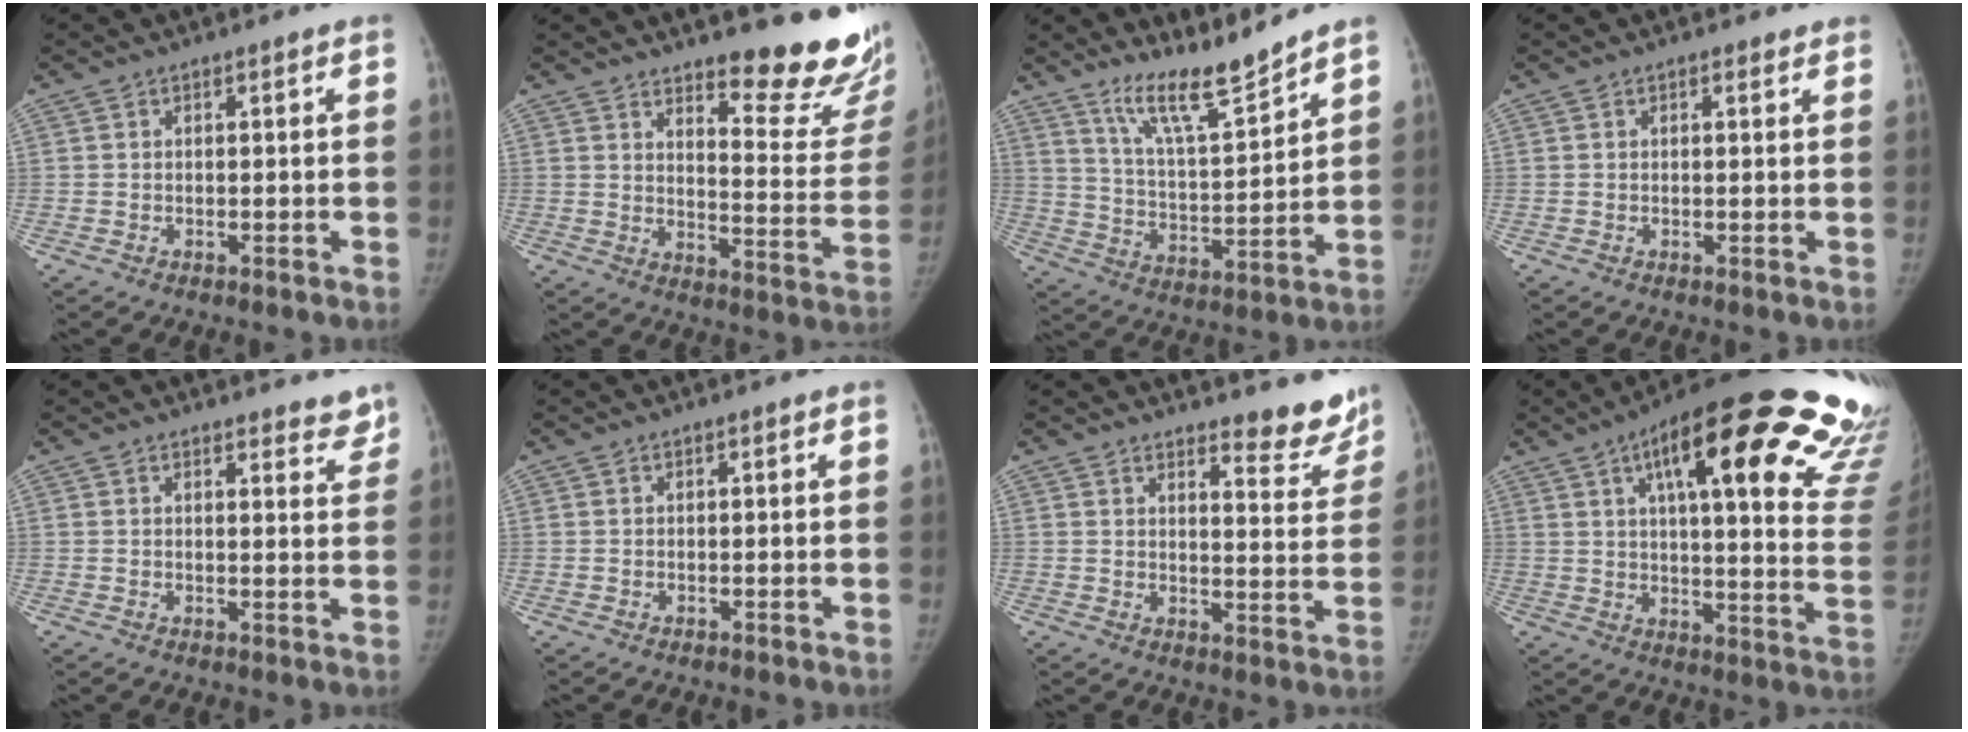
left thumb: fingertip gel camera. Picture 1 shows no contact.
{"total": 19.1, "force": [14.5, 4.9, 11.4], "torque": [-0.104, -0.130, 0.183]}
{"total": 11.0, "force": [9.5, 0.7, 5.4], "torque": [-0.087, -0.075, 0.176]}
{"total": 0.9, "force": [0.6, 0.4, 0.5], "torque": [-0.006, -0.003, 0.006]}
{"total": 5.1, "force": [4.6, 1.7, 1.4], "torque": [0.012, -0.027, 0.046]}
{"total": 0.0}
{"total": 8.6, "force": [7.8, 2.3, 2.9], "torque": [-0.002, -0.068, 0.093]}
{"total": 34.2, "force": [19.6, 8.7, 26.7], "torque": [-0.260, -0.044, 0.258]}